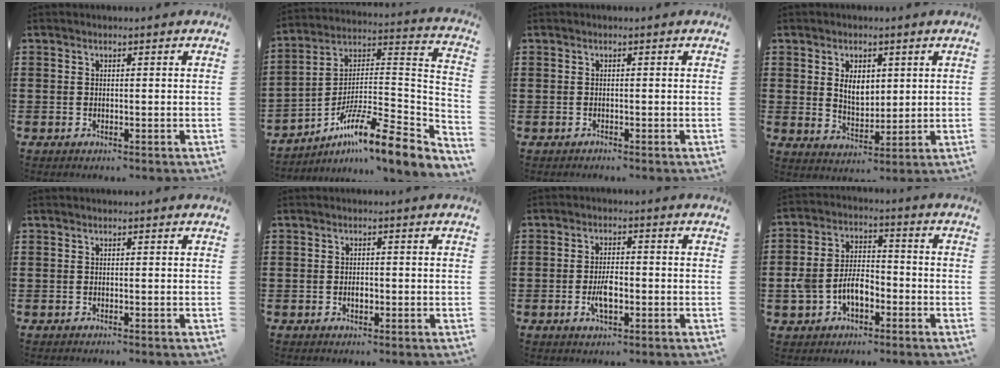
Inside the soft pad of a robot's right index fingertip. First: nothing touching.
{"total": 11.1, "force": [-7.8, 1.6, 7.7], "torque": [-0.137, -0.003, -0.155]}
{"total": 0.5, "force": [-0.4, 0.3, -0.1], "torque": [0.002, 0.005, -0.010]}
{"total": 5.0, "force": [1.5, 3.2, 3.5], "torque": [-0.063, 0.005, 0.021]}
{"total": 0.0}
{"total": 1.6, "force": [-0.4, 0.8, 1.3], "torque": [-0.025, 0.002, -0.008]}
{"total": 4.7, "force": [-1.2, 2.0, 4.1], "torque": [-0.092, -0.002, -0.026]}
{"total": 6.9, "force": [-2.6, 4.4, 4.6], "torque": [-0.113, 0.005, -0.056]}